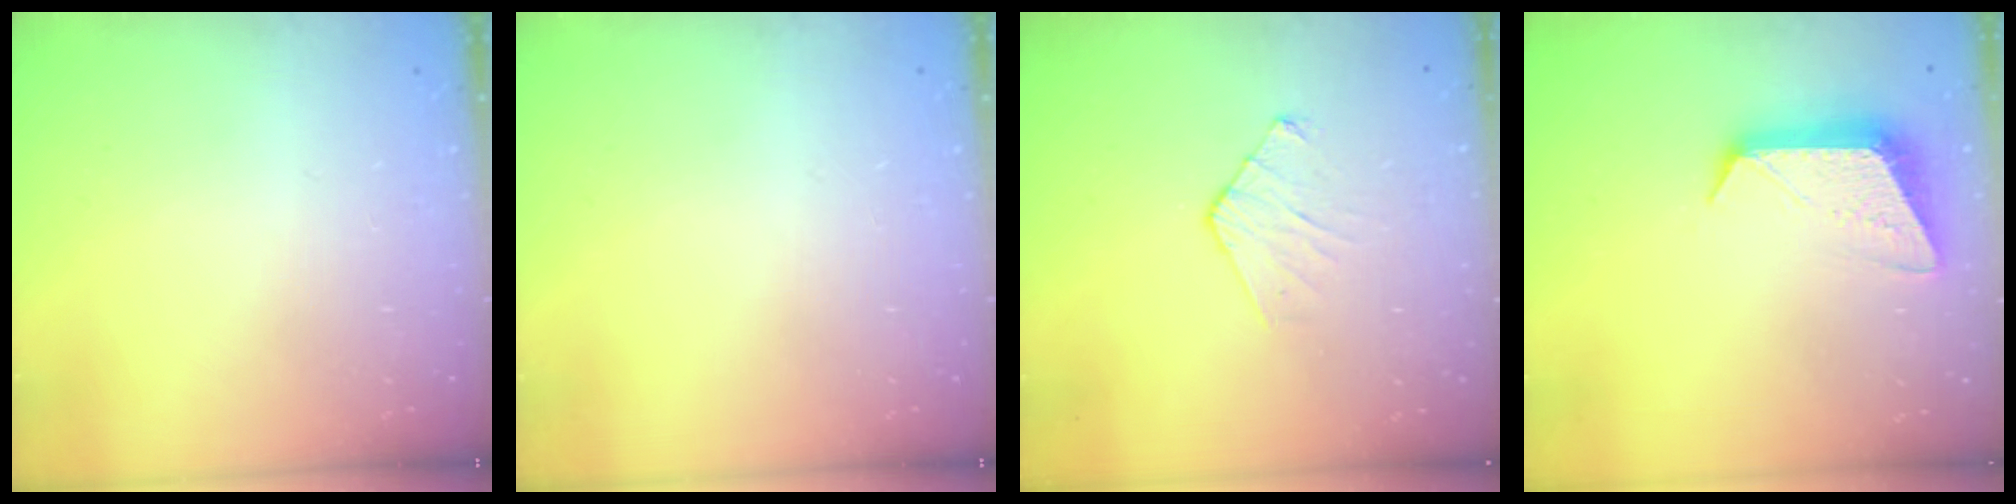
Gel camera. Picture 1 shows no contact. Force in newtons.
{"total": 0.0}
{"total": 5.5, "press": 5.5, "slide": 0.5}
{"total": 10.3, "press": 10.3, "slide": 0.4}